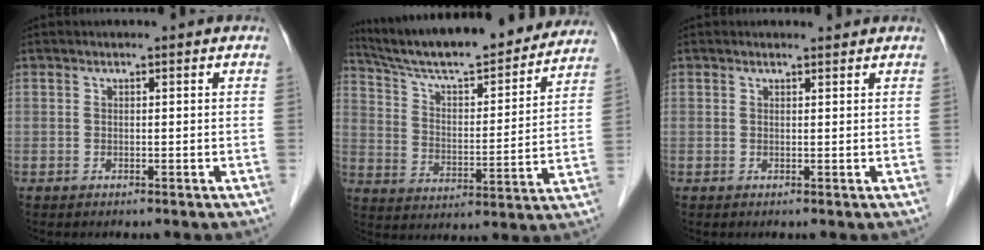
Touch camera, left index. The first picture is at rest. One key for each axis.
{"total": 24.8, "fx": 22.4, "fy": 3.5, "fz": 10.2, "tx": -0.166, "ty": -0.008, "tz": 0.319}
{"total": 1.0, "fx": 1.0, "fy": 0.2, "fz": 0.0, "tx": -0.011, "ty": 0.000, "tz": 0.014}